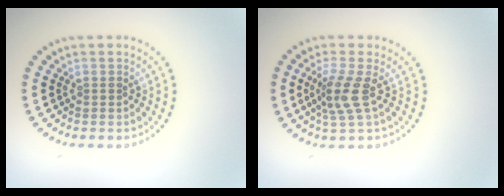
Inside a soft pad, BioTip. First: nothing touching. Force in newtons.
{"total": 2.8, "press": 2.2, "slide": 1.8}